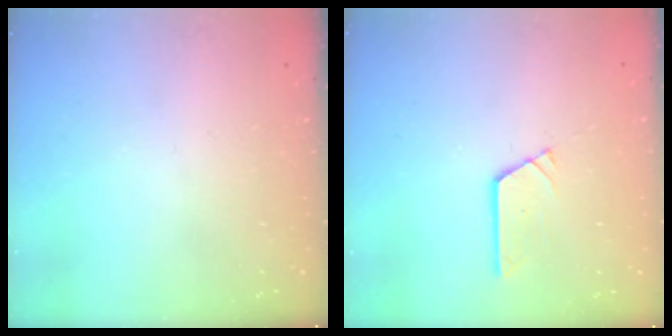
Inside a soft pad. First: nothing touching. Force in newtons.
{"total": 3.6, "press": 3.6, "slide": 0.0}